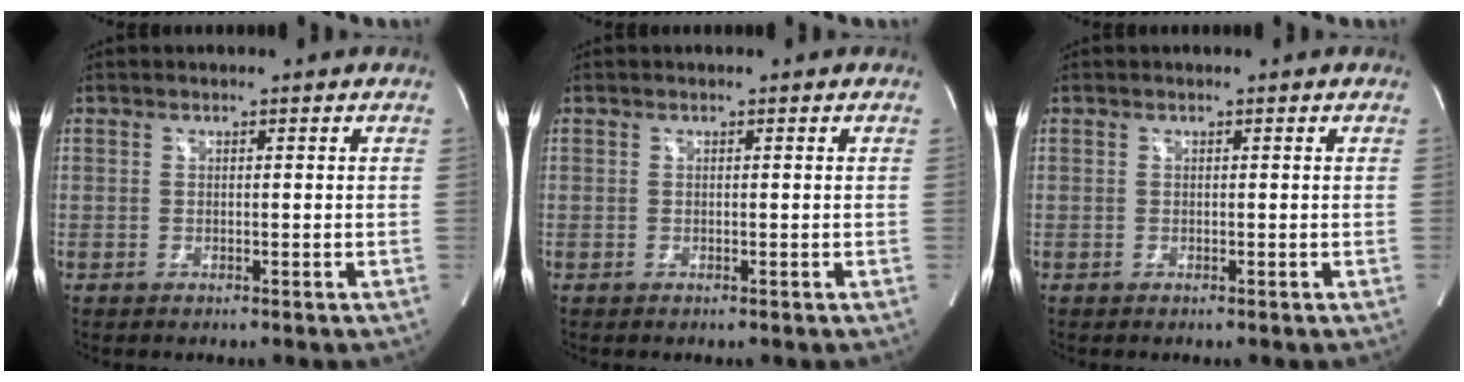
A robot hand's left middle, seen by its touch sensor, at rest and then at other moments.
{"total": 0.0}
{"total": 0.0}